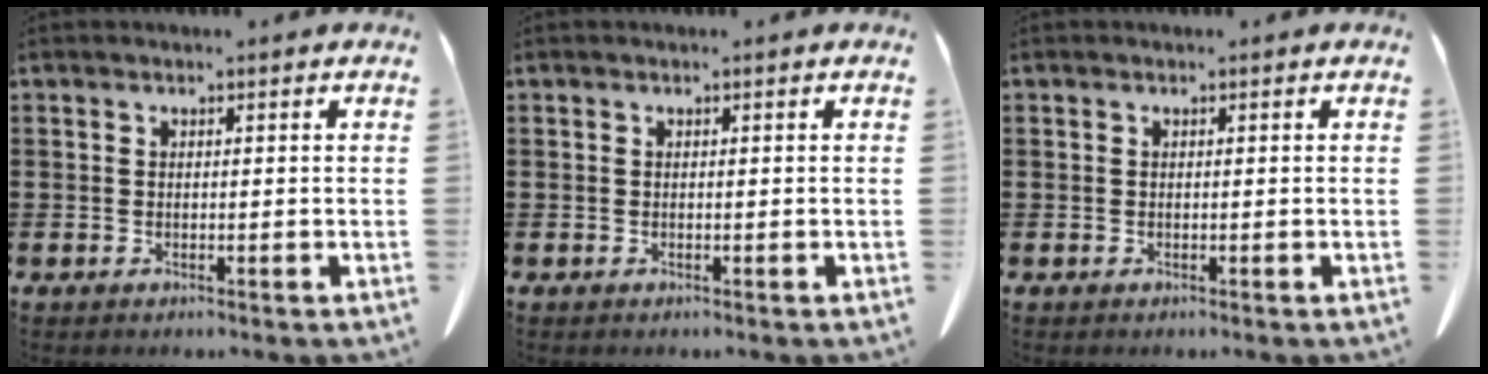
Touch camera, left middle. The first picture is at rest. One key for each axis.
{"total": 0.0}
{"total": 0.0}